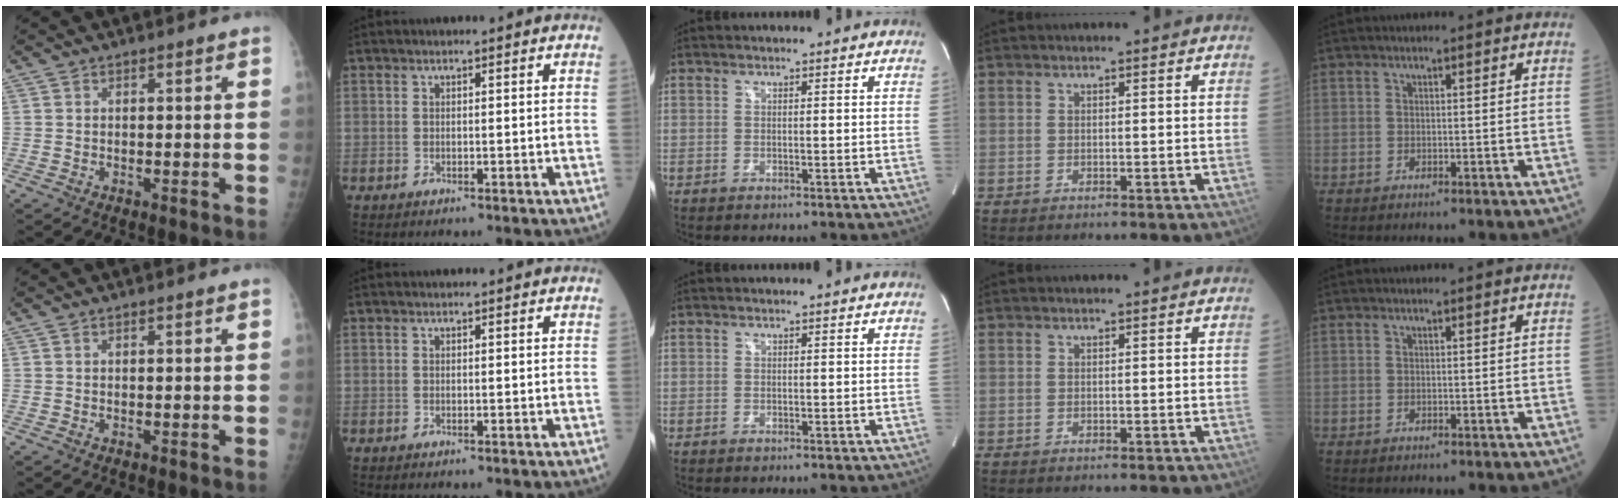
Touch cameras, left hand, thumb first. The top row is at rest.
{"index": {"total": 0.5, "force": [0.5, 0.0, 0.1], "torque": [-0.005, 0.004, 0.009]}}